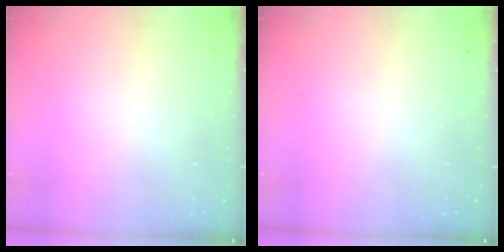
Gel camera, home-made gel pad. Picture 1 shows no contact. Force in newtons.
{"total": 0.0}